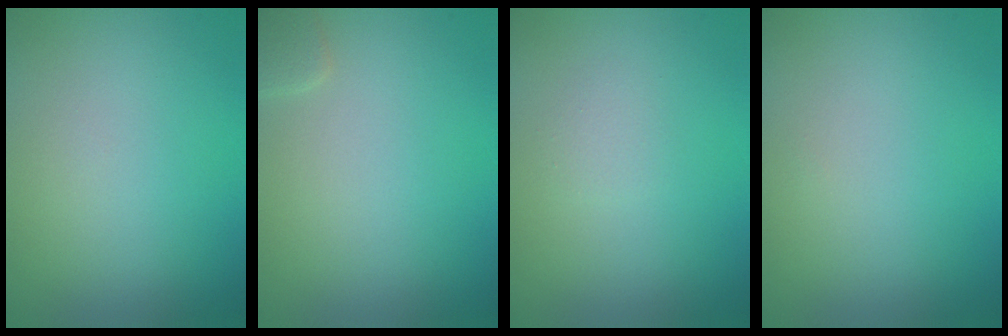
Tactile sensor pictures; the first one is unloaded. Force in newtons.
{"total": 1.0, "press": 1.0, "slide": 0.1}
{"total": 0.7, "press": 0.7, "slide": 0.0}
{"total": 0.0}